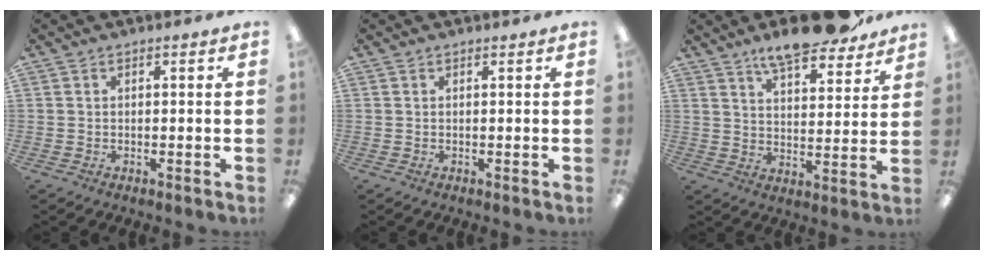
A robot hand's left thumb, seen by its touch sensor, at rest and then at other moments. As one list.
[{"total": 0.0}, {"total": 12.0, "force": [10.0, 3.3, 5.8], "torque": [-0.082, -0.062, 0.176]}]